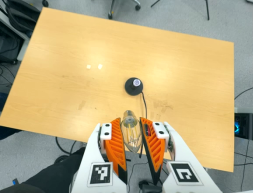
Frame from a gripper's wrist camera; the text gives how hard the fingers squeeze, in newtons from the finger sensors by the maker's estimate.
{"total": 13.5, "left": 14.2, "right": 12.7}